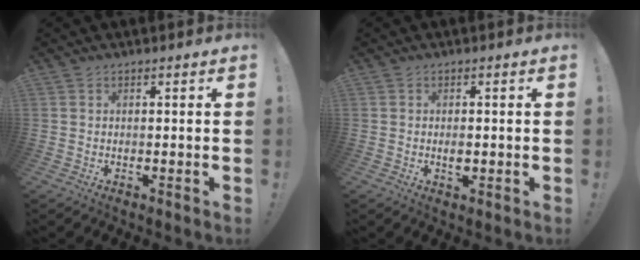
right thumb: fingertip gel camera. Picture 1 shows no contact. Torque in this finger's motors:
{"motor_torque": [0.42, 0.28, 0.08, 0.04, 0.00]}